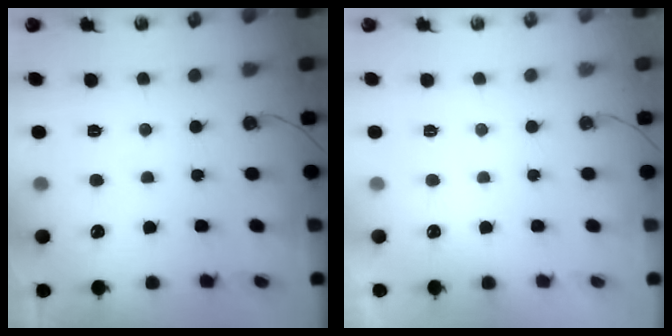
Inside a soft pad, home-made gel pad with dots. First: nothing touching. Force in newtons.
{"total": 0.0}